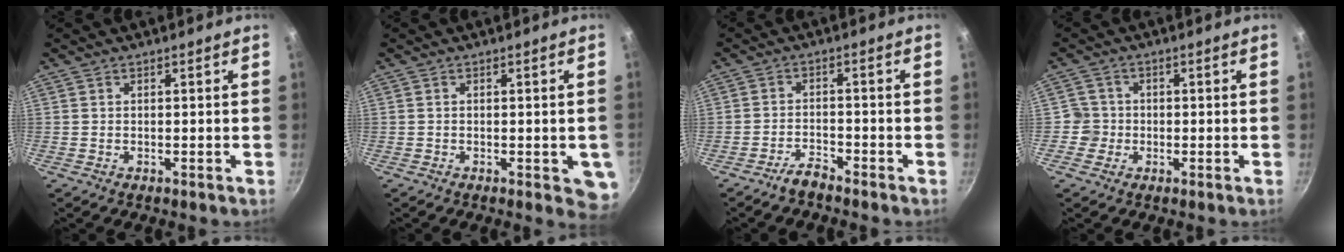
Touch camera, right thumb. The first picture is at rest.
{"total": 5.4, "force": [-1.4, 2.4, 4.6], "torque": [-0.031, 0.005, -0.014]}
{"total": 3.3, "force": [-3.0, 0.8, 1.2], "torque": [-0.021, 0.025, -0.058]}
{"total": 3.4, "force": [-0.8, 3.3, 0.3], "torque": [0.022, 0.011, -0.020]}